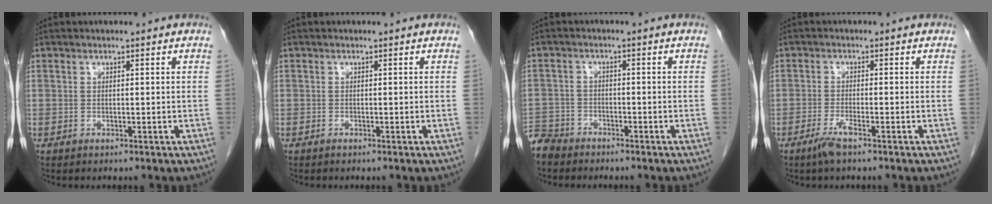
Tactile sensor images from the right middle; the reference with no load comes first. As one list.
[{"total": 0.0}, {"total": 4.8, "force": [-4.5, 1.8, 0.2], "torque": [-0.008, -0.009, -0.090]}, {"total": 2.8, "force": [-2.0, 0.0, 2.0], "torque": [-0.047, -0.006, -0.040]}]